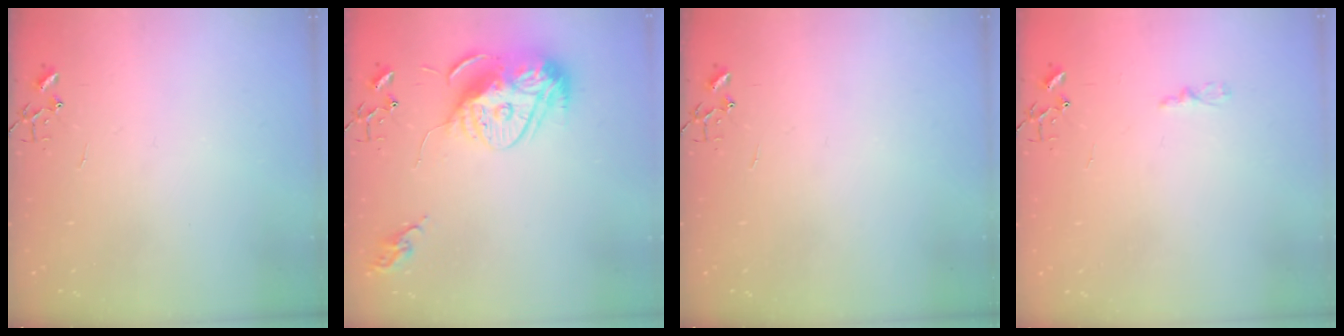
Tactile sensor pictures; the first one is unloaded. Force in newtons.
{"total": 16.2, "press": 16.1, "slide": 1.3}
{"total": 0.0}
{"total": 2.9, "press": 2.9, "slide": 0.4}